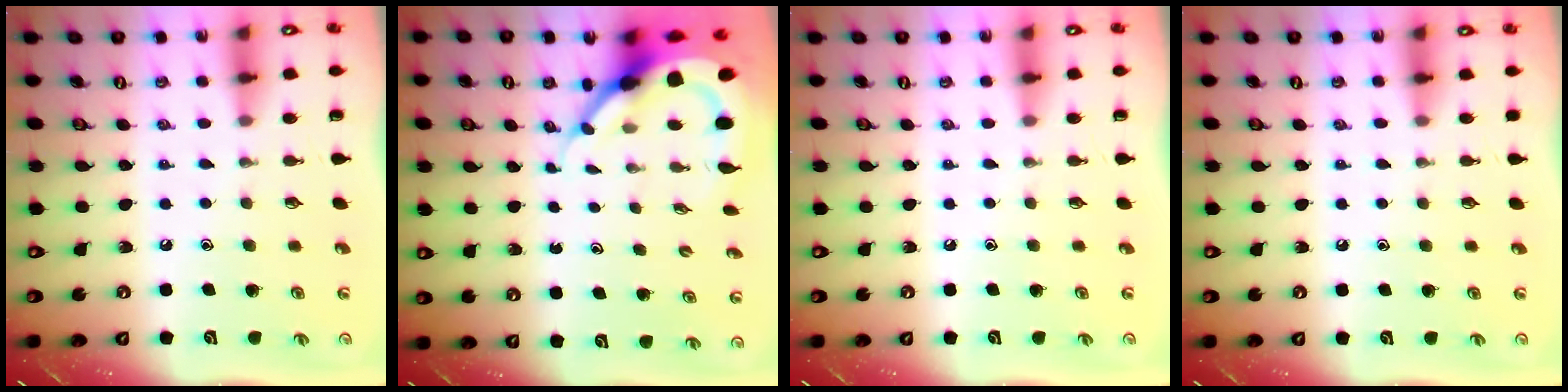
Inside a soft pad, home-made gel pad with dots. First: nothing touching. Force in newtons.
{"total": 8.0, "press": 7.9, "slide": 1.1}
{"total": 0.0}
{"total": 2.4, "press": 2.4, "slide": 0.4}